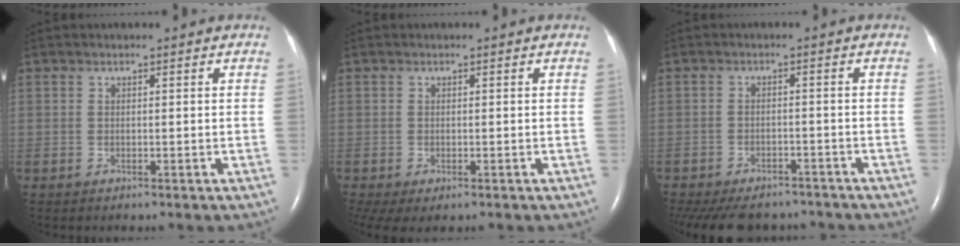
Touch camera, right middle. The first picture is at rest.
{"total": 5.3, "force": [-3.3, 2.4, 3.4], "torque": [-0.064, -0.015, -0.051]}
{"total": 15.6, "force": [-13.1, 6.6, 5.3], "torque": [-0.151, -0.012, -0.173]}